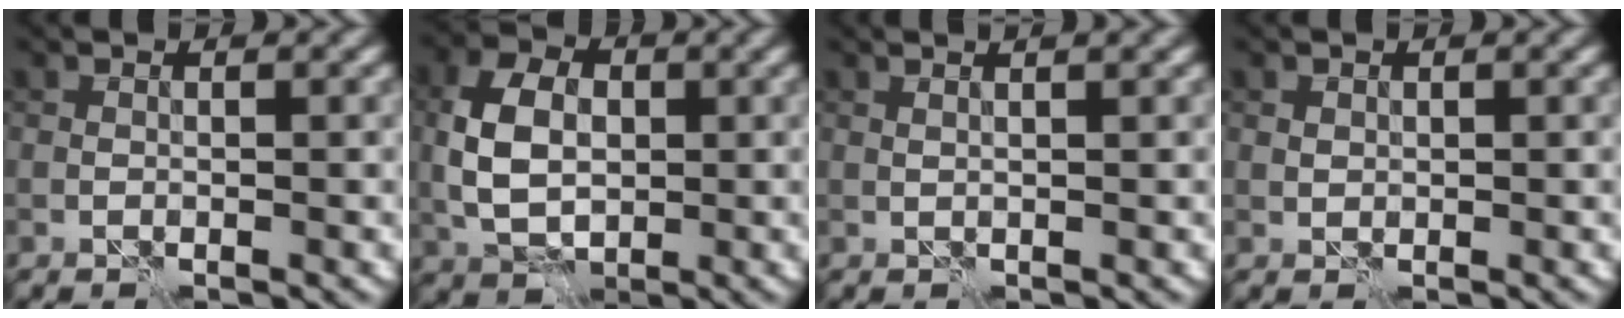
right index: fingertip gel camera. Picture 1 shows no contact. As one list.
[{"total": 6.4, "force": [0.0, 4.3, 4.7], "torque": [-0.097, 0.006, -0.007]}, {"total": 3.4, "force": [2.0, 1.4, 2.4], "torque": [-0.014, 0.022, -0.001]}, {"total": 0.6, "force": [0.2, 0.5, 0.2], "torque": [-0.002, -0.002, 0.006]}]